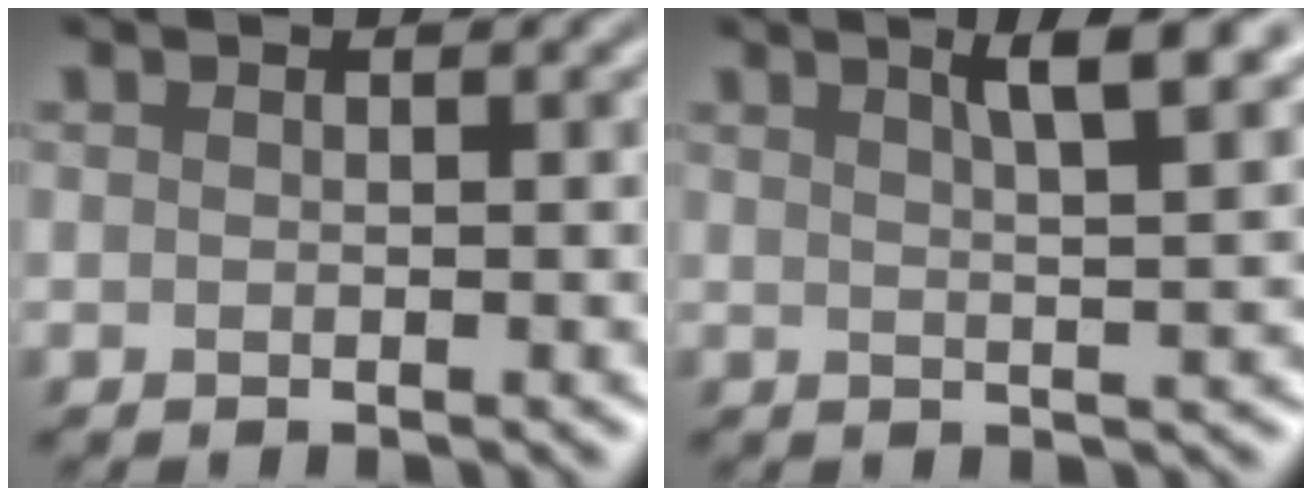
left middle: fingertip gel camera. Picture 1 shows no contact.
{"total": 5.1, "force": [2.9, 1.1, 4.1], "torque": [-0.039, 0.019, 0.034]}